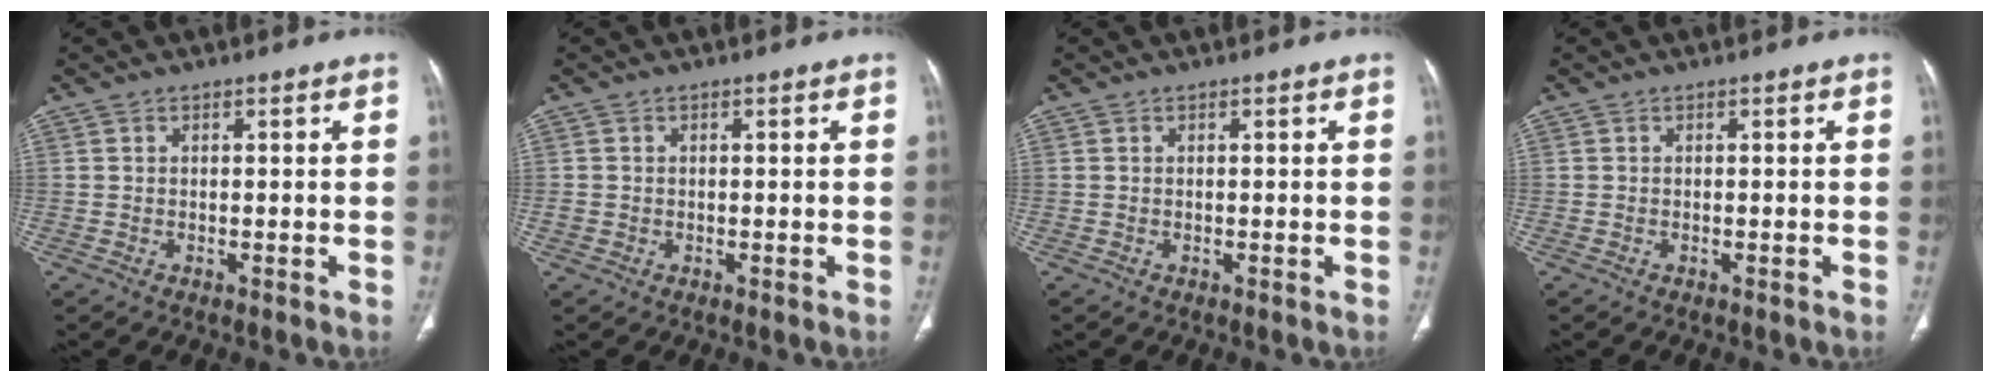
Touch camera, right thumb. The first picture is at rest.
{"total": 1.2, "force": [-0.1, 1.2, 0.4], "torque": [-0.008, 0.002, -0.001]}
{"total": 0.0}
{"total": 0.0}